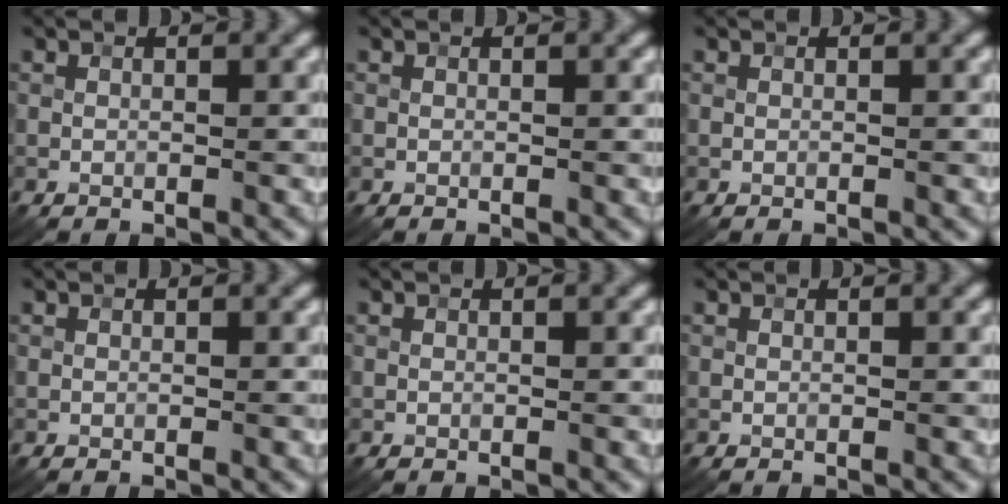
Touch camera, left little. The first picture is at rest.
{"total": 0.0}
{"total": 0.0}
{"total": 0.0}
{"total": 0.0}
{"total": 0.0}